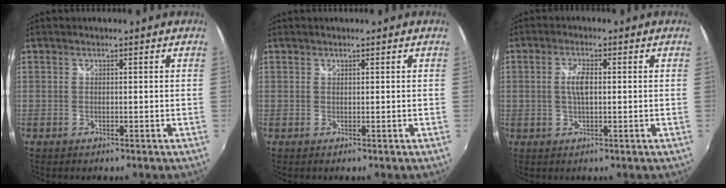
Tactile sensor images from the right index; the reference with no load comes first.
{"total": 0.0}
{"total": 3.5, "force": [0.2, 1.2, 3.3], "torque": [-0.064, 0.002, 0.004]}